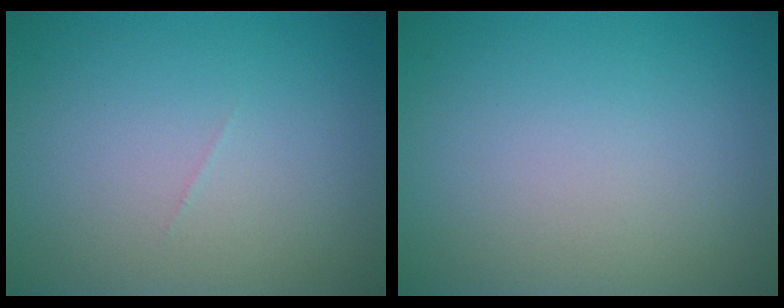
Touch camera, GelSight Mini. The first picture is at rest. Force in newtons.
{"total": 0.0}